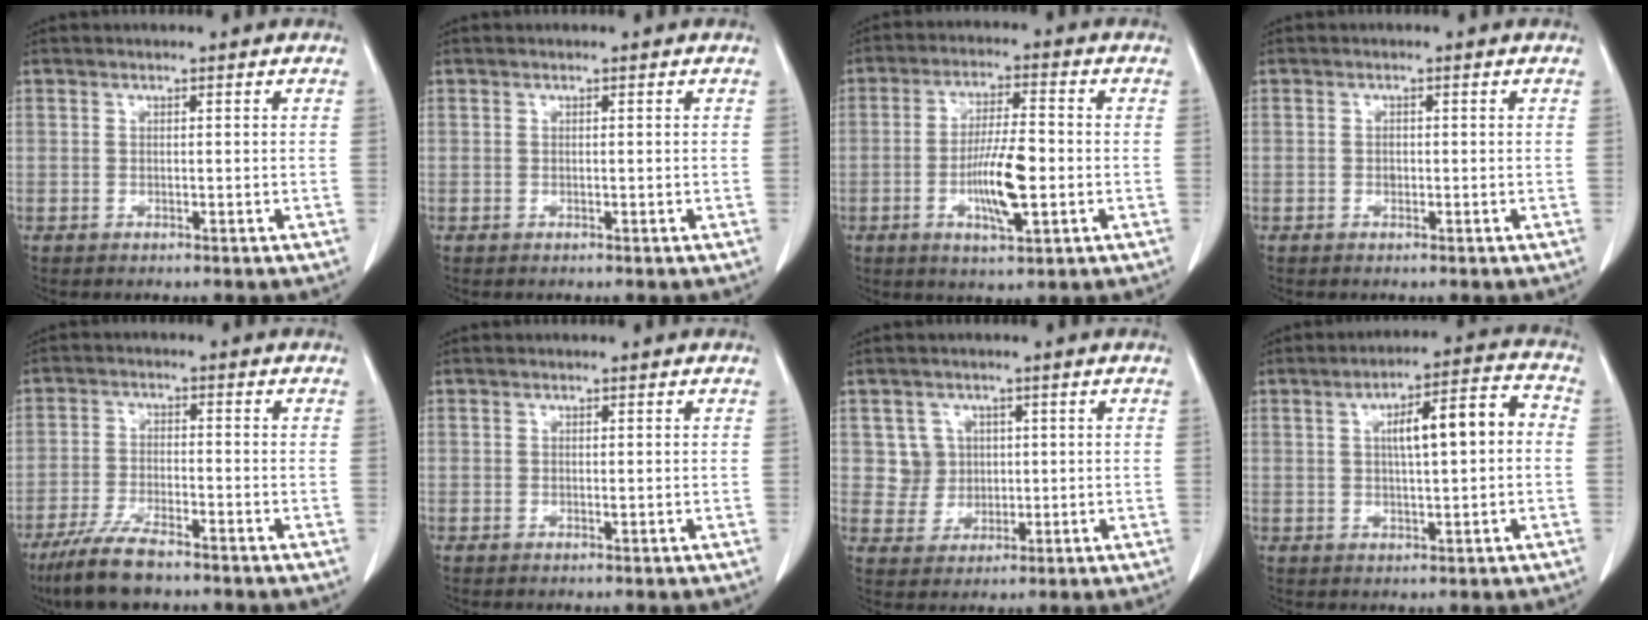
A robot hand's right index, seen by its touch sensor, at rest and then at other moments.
{"total": 0.0}
{"total": 9.0, "force": [-1.9, 1.8, 8.6], "torque": [-0.158, -0.001, -0.032]}
{"total": 0.7, "force": [-0.1, 0.6, 0.4], "torque": [-0.005, 0.004, 0.000]}
{"total": 7.7, "force": [-5.8, 1.7, 4.8], "torque": [-0.094, -0.015, -0.106]}
{"total": 0.0}
{"total": 4.5, "force": [1.3, 4.3, 0.2], "torque": [0.005, 0.013, 0.030]}
{"total": 9.2, "force": [1.0, 2.0, 8.9], "torque": [-0.135, 0.032, 0.017]}